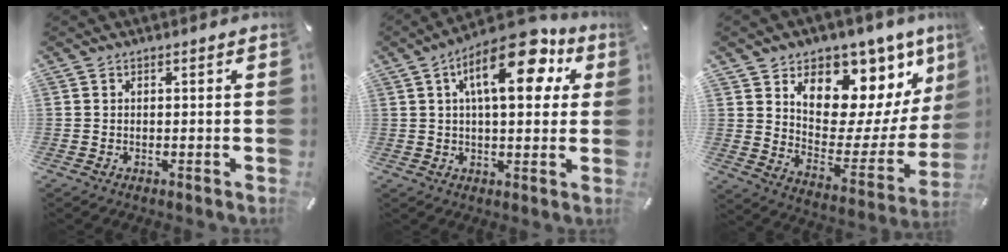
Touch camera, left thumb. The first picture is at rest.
{"total": 17.6, "force": [7.3, 7.8, 14.0], "torque": [-0.217, -0.022, 0.113]}
{"total": 11.4, "force": [6.7, 8.1, 4.4], "torque": [-0.049, -0.093, 0.112]}